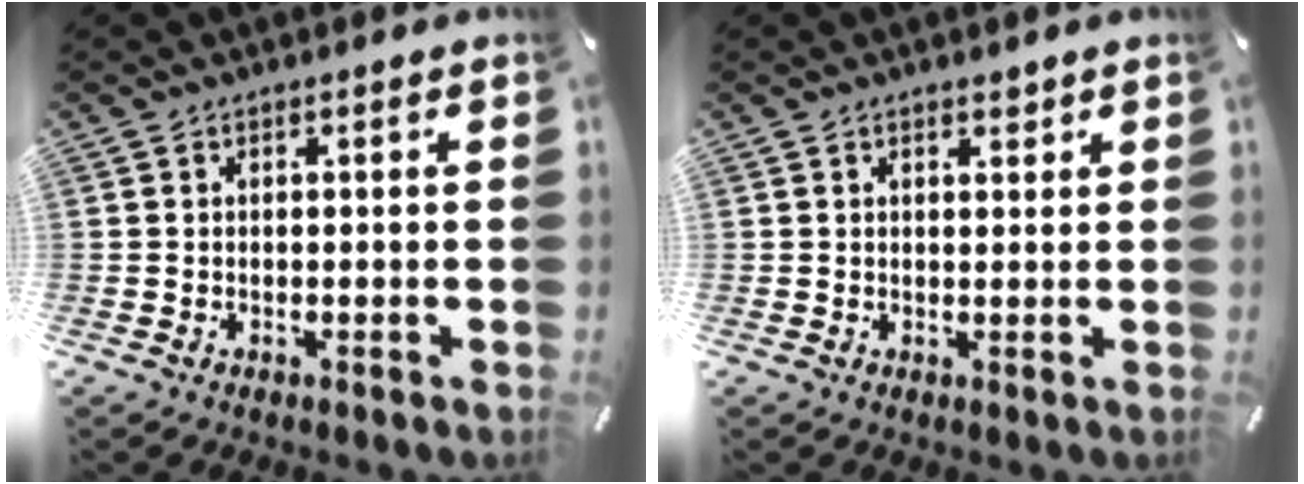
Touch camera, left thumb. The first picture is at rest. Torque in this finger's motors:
{"motor_torque": [0.04, -0.44, 0.03, 0.04, -0.01]}